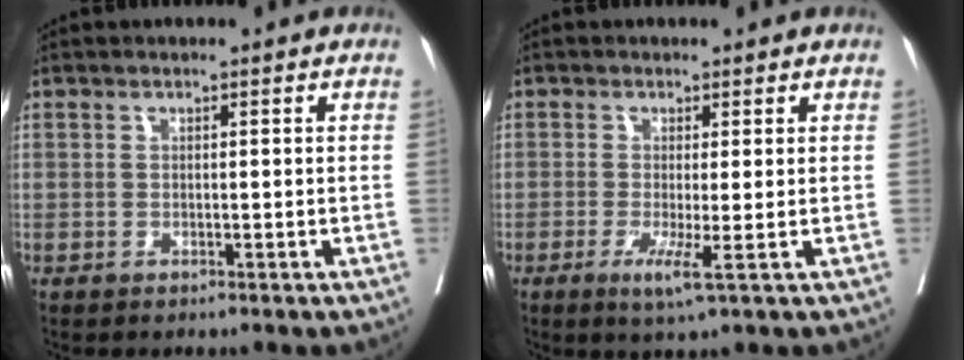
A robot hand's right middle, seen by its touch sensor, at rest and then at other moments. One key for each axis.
{"total": 3.5, "fx": -1.1, "fy": -0.2, "fz": 3.3, "tx": -0.060, "ty": -0.013, "tz": -0.016}